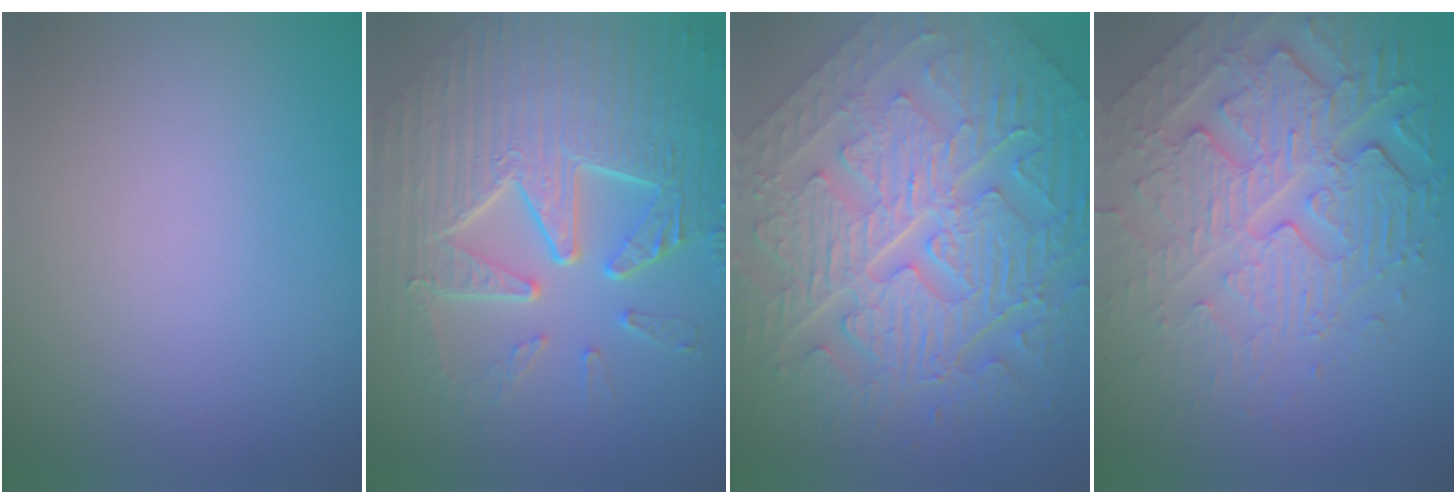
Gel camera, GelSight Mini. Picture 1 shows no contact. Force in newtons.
{"total": 9.4, "press": 6.3, "slide": 6.9}
{"total": 11.4, "press": 7.9, "slide": 8.3}
{"total": 7.6, "press": 5.4, "slide": 5.4}